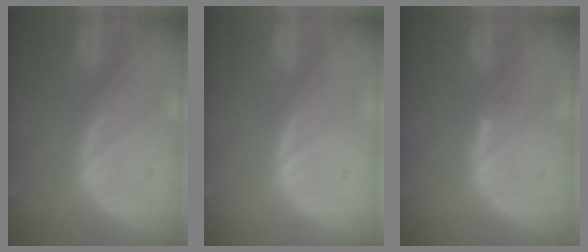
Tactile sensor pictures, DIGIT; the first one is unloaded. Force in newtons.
{"total": 0.0}
{"total": 0.5, "press": 0.5, "slide": 0.1}